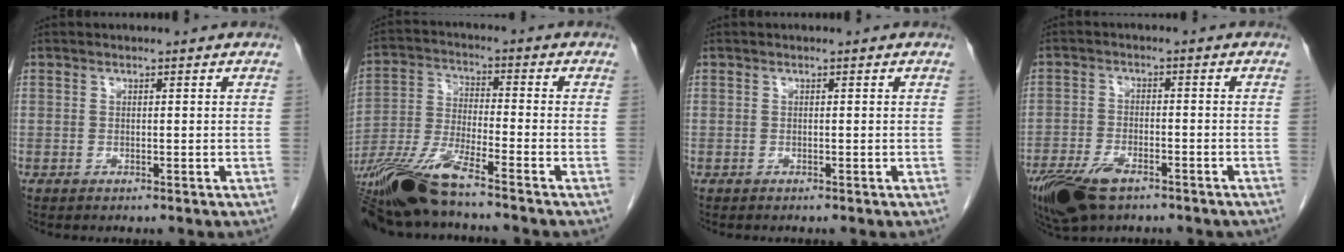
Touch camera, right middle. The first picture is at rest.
{"total": 12.6, "force": [-9.9, 0.4, 7.8], "torque": [-0.159, -0.020, -0.187]}
{"total": 0.0}
{"total": 10.4, "force": [-7.1, 4.3, 6.4], "torque": [-0.125, -0.012, -0.116]}